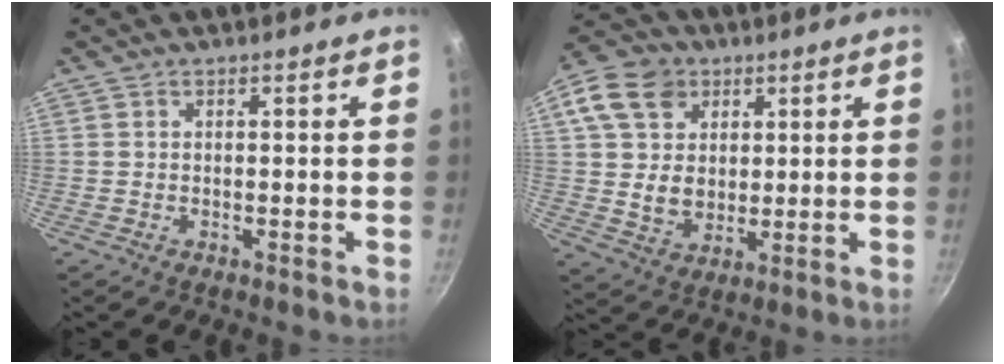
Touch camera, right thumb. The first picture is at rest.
{"total": 14.8, "force": [4.9, 11.9, 7.4], "torque": [-0.123, -0.002, 0.086]}